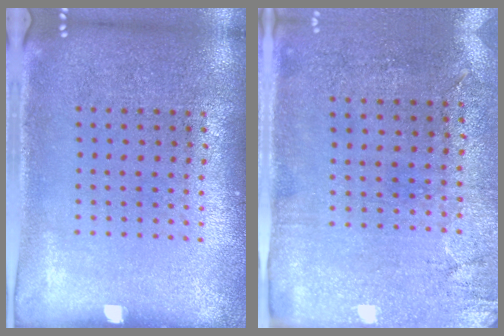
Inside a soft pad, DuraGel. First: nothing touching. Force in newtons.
{"total": 2.9, "press": 2.3, "slide": 1.7}